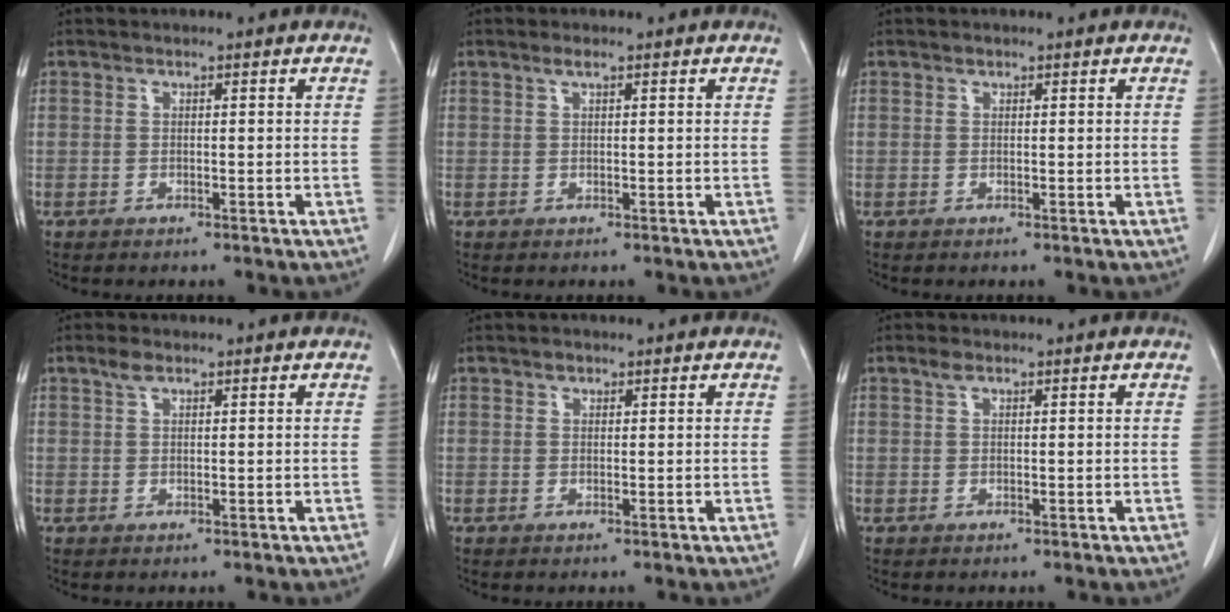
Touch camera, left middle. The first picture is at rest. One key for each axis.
{"total": 0.9, "fx": 0.6, "fy": 0.1, "fz": 0.7, "tx": -0.015, "ty": 0.003, "tz": 0.011}
{"total": 0.0}
{"total": 1.5, "fx": 1.0, "fy": 0.6, "fz": 1.0, "tx": -0.020, "ty": 0.008, "tz": 0.018}
{"total": 0.7, "fx": 0.5, "fy": 0.5, "fz": 0.2, "tx": -0.002, "ty": 0.000, "tz": 0.006}
{"total": 1.0, "fx": 0.6, "fy": 0.4, "fz": 0.6, "tx": -0.012, "ty": 0.009, "tz": 0.010}